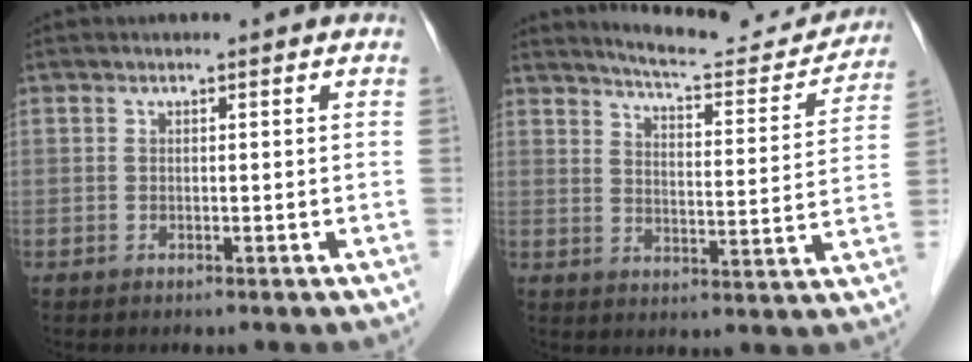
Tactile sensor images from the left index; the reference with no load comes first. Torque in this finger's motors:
{"motor_torque": [0.22, -0.40, 0.11, 0.01]}